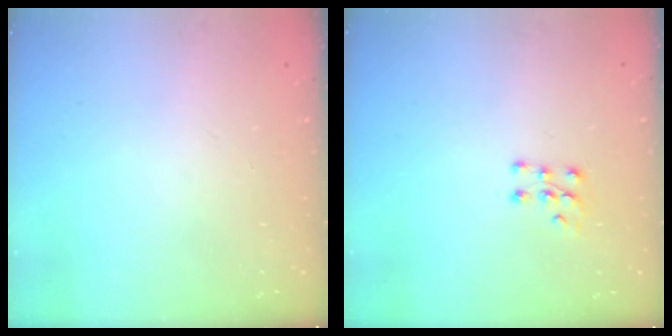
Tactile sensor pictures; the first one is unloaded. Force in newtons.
{"total": 6.6, "press": 6.6, "slide": 0.8}